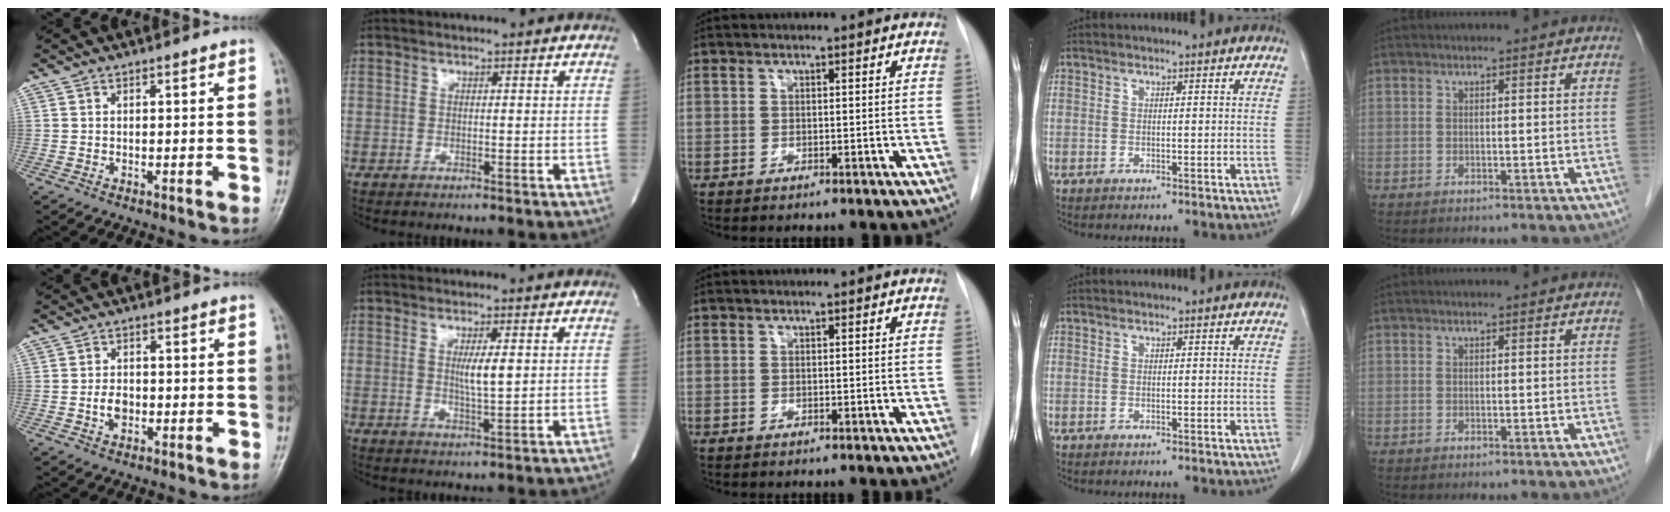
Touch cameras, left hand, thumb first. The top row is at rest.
{"thumb": {"total": 3.3, "force": [-0.7, 2.3, 2.2], "torque": [-0.029, 0.005, -0.015]}, "index": {"total": 3.7, "force": [0.6, 0.2, 3.7], "torque": [-0.069, -0.008, 0.012]}}